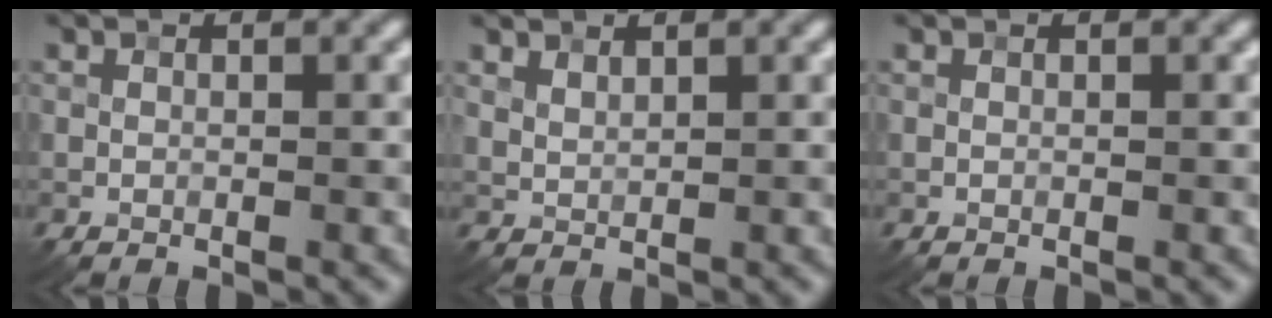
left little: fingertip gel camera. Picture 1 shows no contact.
{"total": 1.3, "force": [1.1, 0.4, 0.4], "torque": [-0.017, 0.000, 0.028]}
{"total": 0.0}